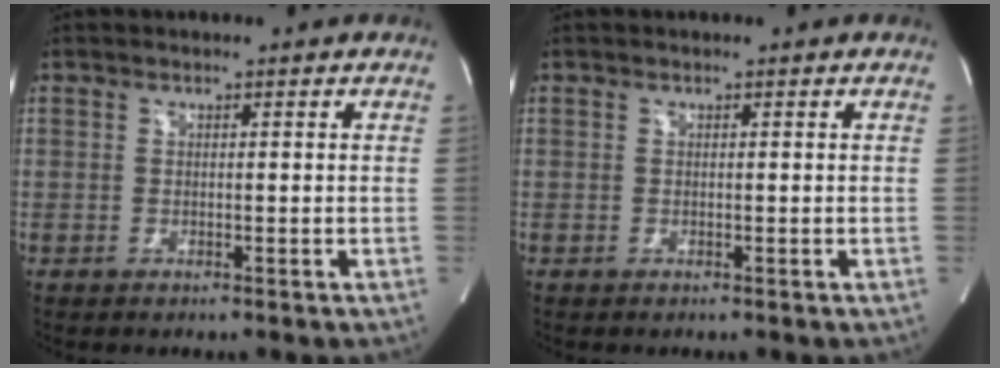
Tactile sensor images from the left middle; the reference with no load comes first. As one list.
[{"total": 0.0}]